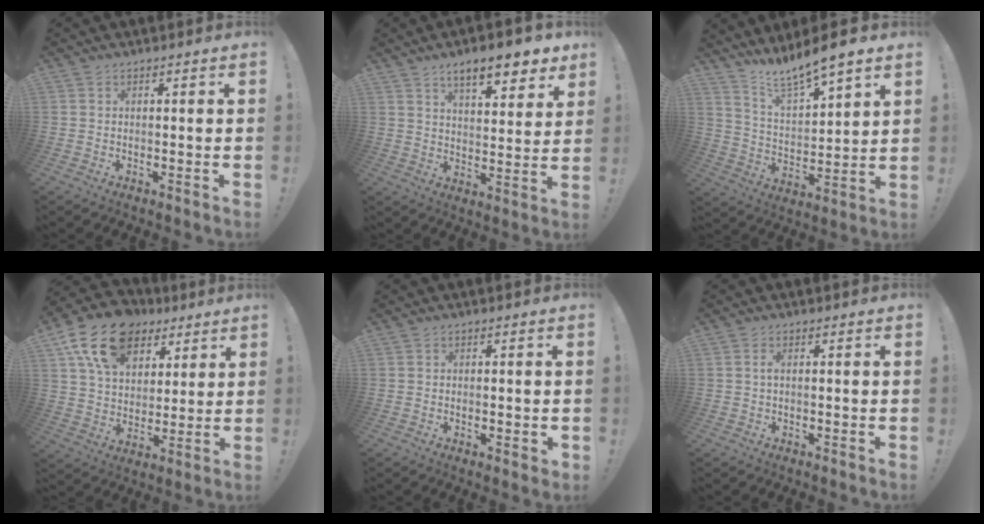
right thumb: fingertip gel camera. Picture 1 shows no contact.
{"total": 10.6, "force": [7.5, 3.1, 6.8], "torque": [-0.102, -0.044, 0.126]}
{"total": 10.1, "force": [9.6, 0.8, 3.2], "torque": [-0.068, -0.085, 0.167]}
{"total": 18.5, "force": [9.6, 12.4, 9.8], "torque": [-0.159, -0.040, 0.179]}
{"total": 1.2, "force": [0.2, 0.6, 1.1], "torque": [-0.011, 0.000, 0.002]}
{"total": 1.0, "force": [-0.2, 0.1, 1.0], "torque": [-0.024, 0.003, -0.004]}